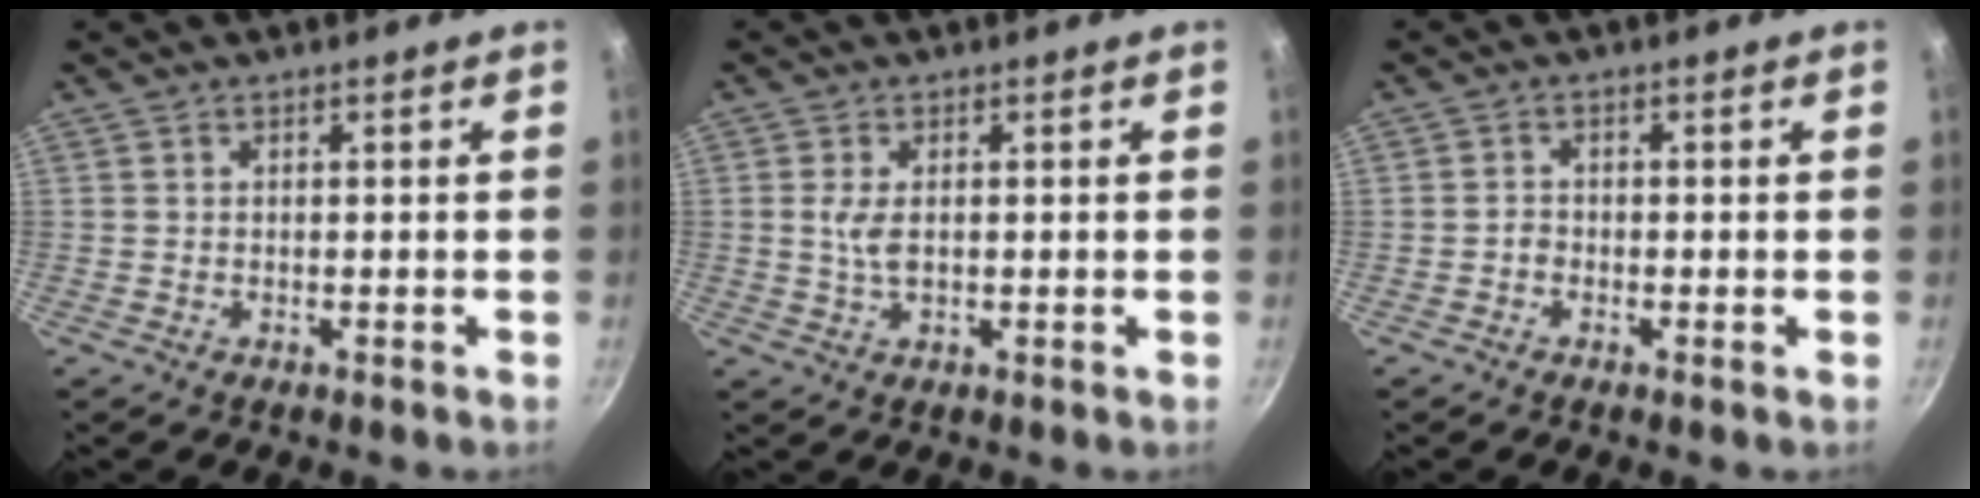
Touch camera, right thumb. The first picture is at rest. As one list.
[{"total": 3.4, "force": [0.3, 1.6, 2.9], "torque": [-0.059, -0.001, 0.007]}, {"total": 1.1, "force": [-0.7, 0.7, 0.6], "torque": [-0.014, 0.005, -0.018]}]